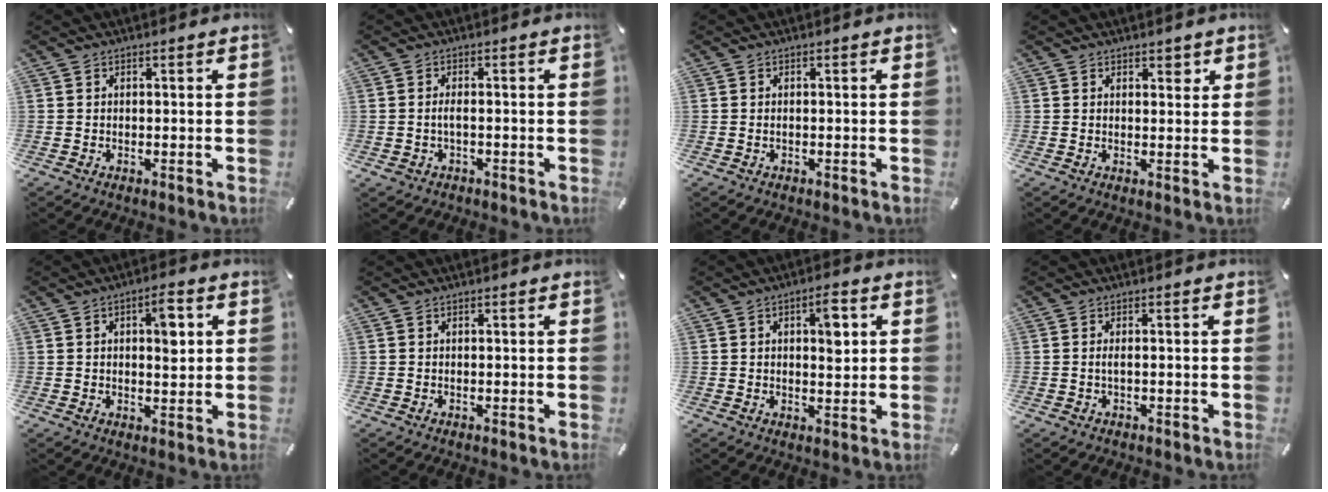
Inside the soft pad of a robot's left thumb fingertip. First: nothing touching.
{"total": 2.5, "force": [-0.4, 1.4, 2.1], "torque": [-0.054, -0.002, -0.013]}
{"total": 0.5, "force": [-0.2, 0.3, 0.4], "torque": [-0.010, -0.001, -0.003]}
{"total": 2.0, "force": [1.4, 1.2, 0.7], "torque": [0.009, -0.010, 0.020]}
{"total": 6.4, "force": [1.7, 3.0, 5.4], "torque": [-0.069, -0.008, 0.020]}
{"total": 0.0}
{"total": 6.2, "force": [1.7, 3.0, 5.2], "torque": [-0.066, -0.008, 0.021]}
{"total": 1.3, "force": [-0.1, 0.5, 1.2], "torque": [-0.025, 0.000, -0.003]}